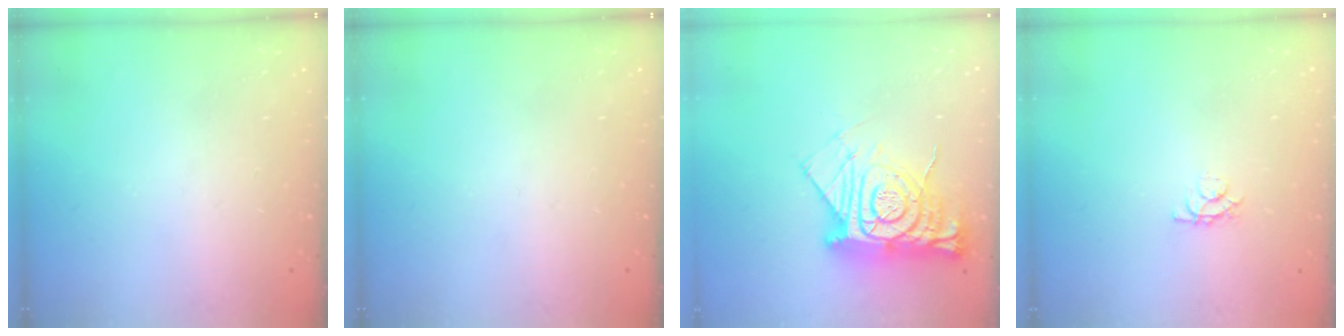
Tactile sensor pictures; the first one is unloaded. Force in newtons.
{"total": 0.0}
{"total": 17.8, "press": 17.7, "slide": 1.6}
{"total": 3.6, "press": 3.6, "slide": 0.4}